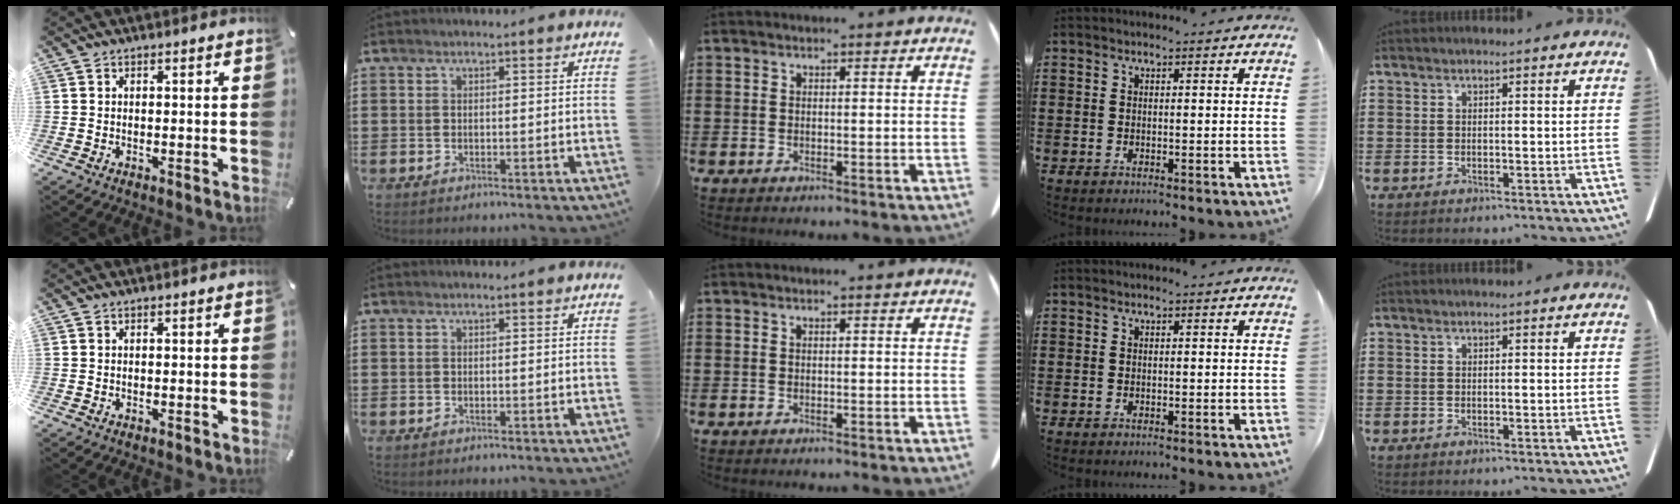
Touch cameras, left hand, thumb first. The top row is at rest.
{}